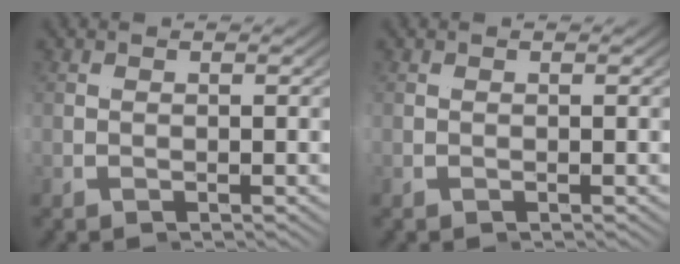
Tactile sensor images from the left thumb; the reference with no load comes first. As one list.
[{"total": 0.0}]